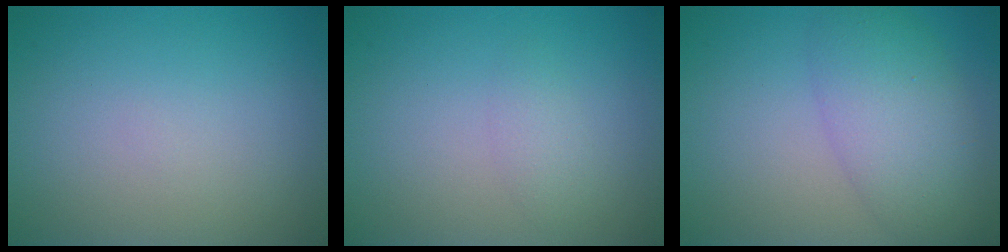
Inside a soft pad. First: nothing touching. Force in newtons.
{"total": 1.2, "press": 1.2, "slide": 0.1}
{"total": 5.4, "press": 5.4, "slide": 0.2}